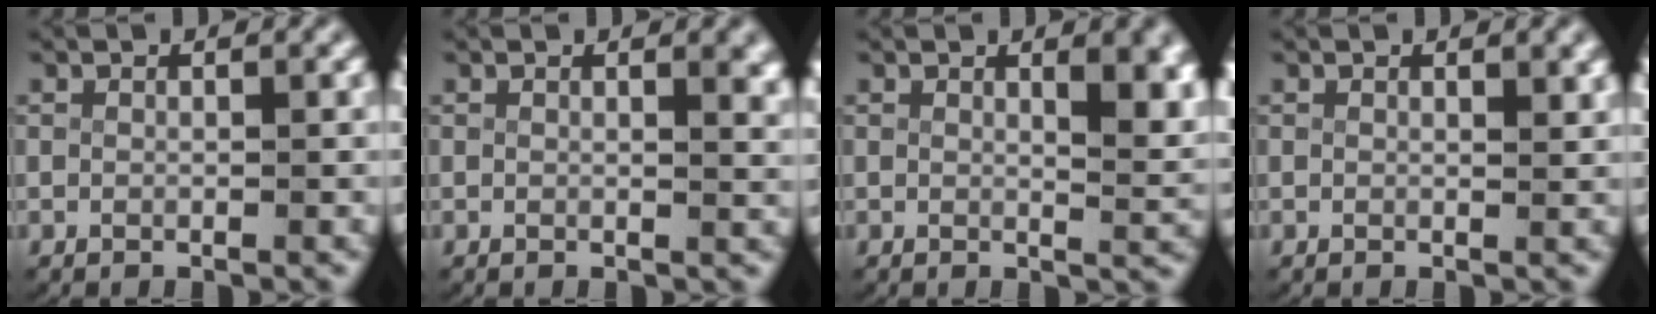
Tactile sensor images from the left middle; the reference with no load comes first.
{"total": 1.2, "force": [0.8, 0.0, 0.9], "torque": [-0.006, -0.007, 0.013]}
{"total": 3.3, "force": [1.5, 0.8, 2.8], "torque": [-0.030, -0.016, 0.027]}
{"total": 0.6, "force": [0.6, 0.0, 0.2], "torque": [-0.002, -0.006, 0.009]}